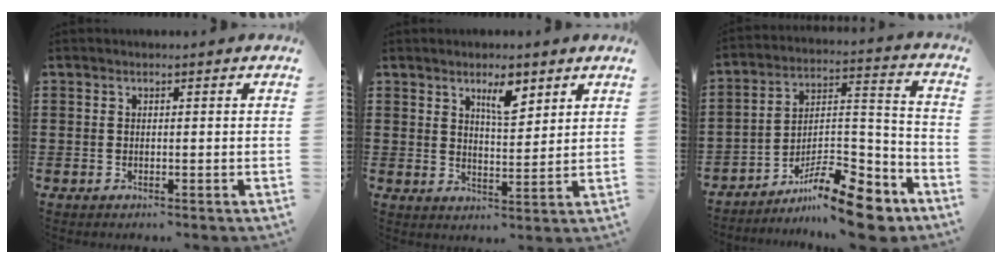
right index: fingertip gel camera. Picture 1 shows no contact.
{"total": 5.1, "force": [3.2, 1.7, 3.5], "torque": [-0.053, -0.004, 0.052]}
{"total": 13.0, "force": [-10.1, 3.3, 7.5], "torque": [-0.116, 0.043, -0.188]}